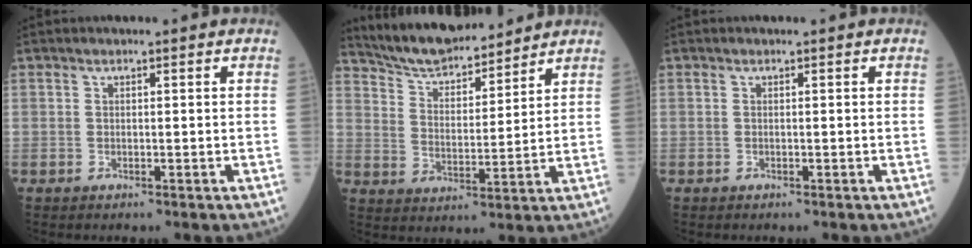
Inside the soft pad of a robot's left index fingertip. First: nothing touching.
{"total": 11.8, "force": [11.1, 2.2, 3.5], "torque": [-0.064, 0.012, 0.198]}
{"total": 0.0}